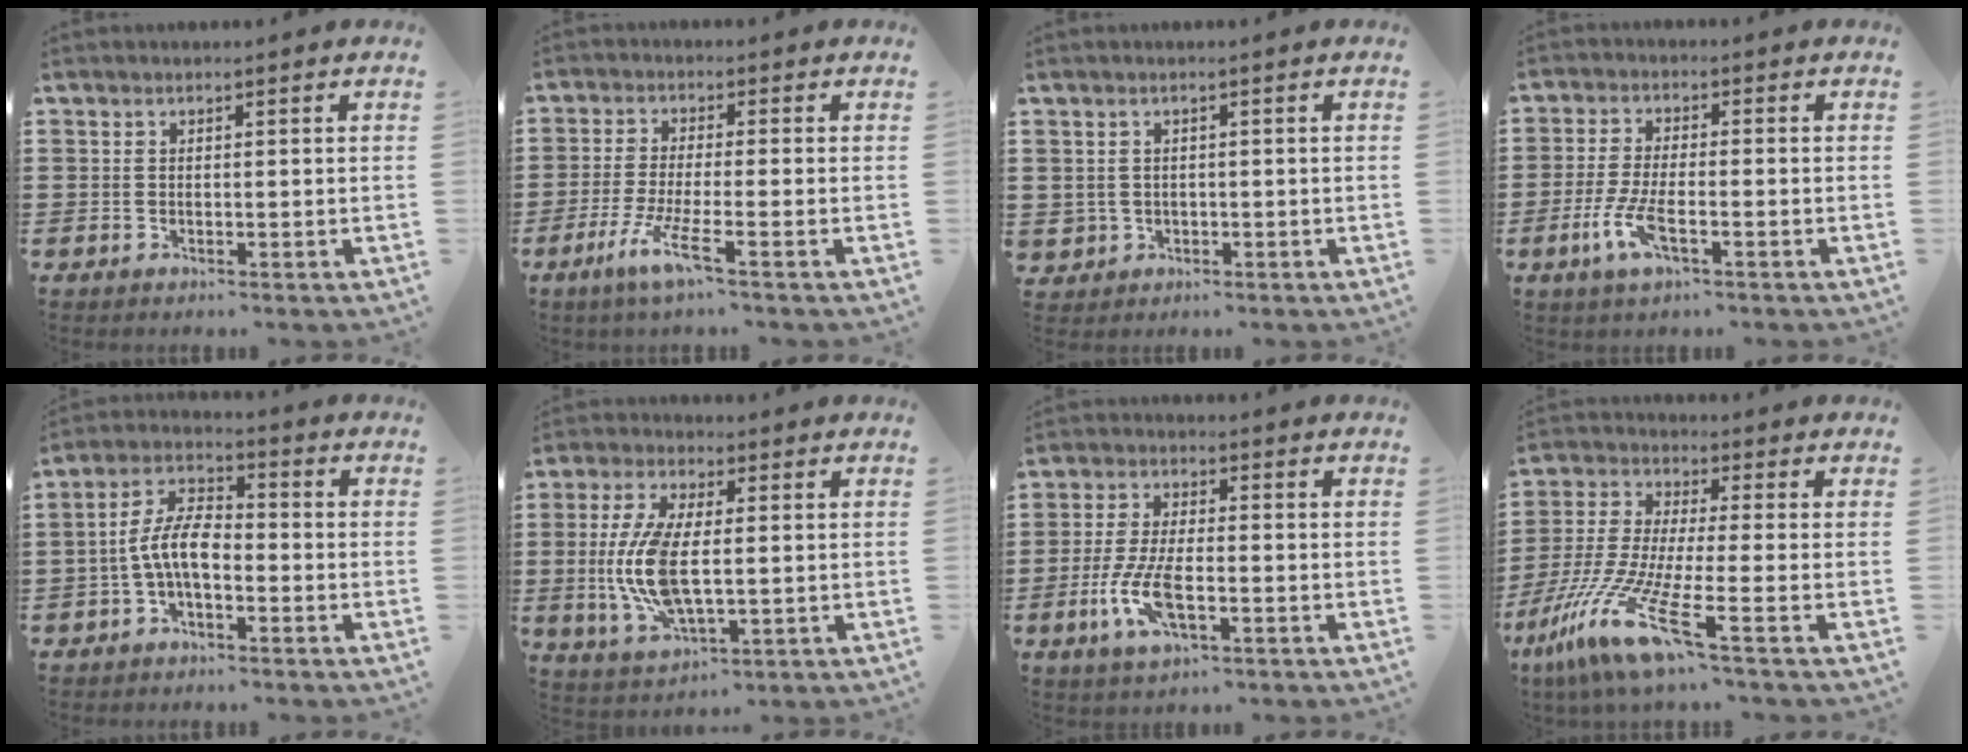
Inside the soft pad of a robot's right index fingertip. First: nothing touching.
{"total": 5.9, "force": [-3.3, 0.3, 4.9], "torque": [-0.115, -0.018, -0.066]}
{"total": 1.3, "force": [-0.1, 1.3, -0.1], "torque": [-0.004, 0.006, -0.005]}
{"total": 5.9, "force": [-2.5, 1.7, 5.1], "torque": [-0.116, -0.013, -0.050]}
{"total": 7.3, "force": [-2.0, 3.2, 6.3], "torque": [-0.151, -0.001, -0.047]}
{"total": 10.9, "force": [-0.3, 4.6, 9.9], "torque": [-0.223, -0.011, -0.008]}
{"total": 7.7, "force": [-2.7, 2.8, 6.6], "torque": [-0.157, -0.016, -0.055]}
{"total": 13.2, "force": [-8.1, 1.2, 10.3], "torque": [-0.243, -0.008, -0.161]}